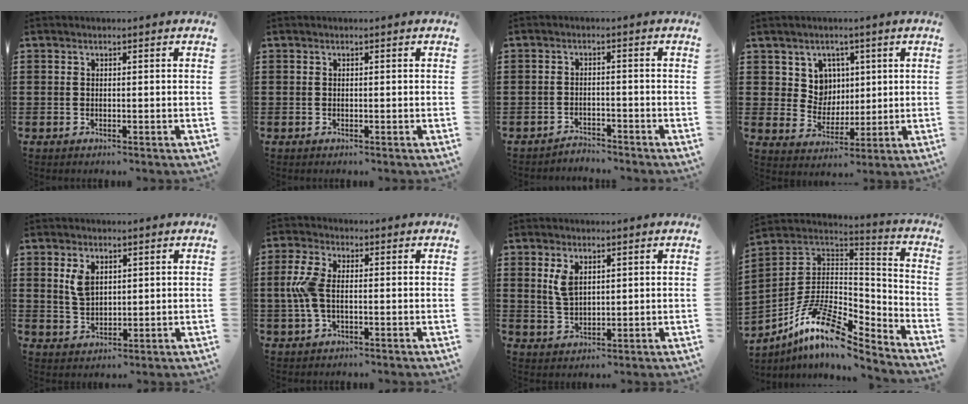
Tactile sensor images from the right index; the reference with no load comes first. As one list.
[{"total": 0.0}, {"total": 2.2, "force": [-2.2, 0.0, -0.2], "torque": [-0.004, 0.002, -0.049]}, {"total": 6.3, "force": [2.3, 5.5, 1.9], "torque": [-0.057, 0.011, 0.042]}, {"total": 4.2, "force": [1.7, 2.5, 2.8], "torque": [-0.065, 0.008, 0.031]}, {"total": 6.2, "force": [-0.3, 3.0, 5.4], "torque": [-0.143, -0.006, -0.017]}, {"total": 3.9, "force": [1.7, 2.1, 2.9], "torque": [-0.064, 0.006, 0.030]}, {"total": 12.8, "force": [-7.5, 4.4, 9.3], "torque": [-0.199, 0.004, -0.145]}]